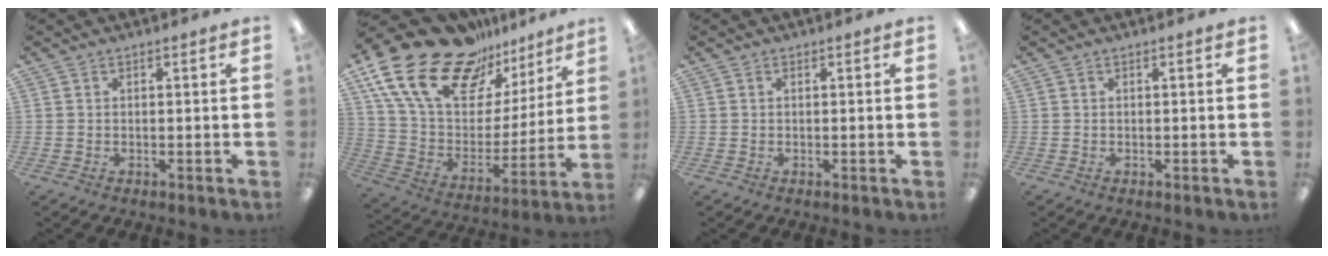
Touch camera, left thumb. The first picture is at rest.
{"total": 24.3, "force": [16.5, 12.6, 12.6], "torque": [-0.239, -0.100, 0.300]}
{"total": 0.0}
{"total": 0.0}